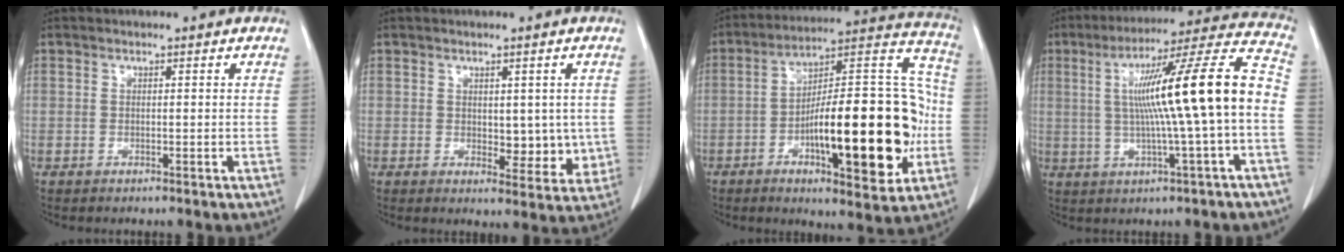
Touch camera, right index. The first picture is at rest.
{"total": 5.7, "force": [0.3, 3.3, 4.7], "torque": [-0.042, -0.009, 0.012]}
{"total": 23.9, "force": [-5.2, 6.4, 22.4], "torque": [-0.309, 0.026, -0.071]}
{"total": 17.0, "force": [-0.3, -0.4, 17.0], "torque": [-0.266, 0.027, -0.008]}